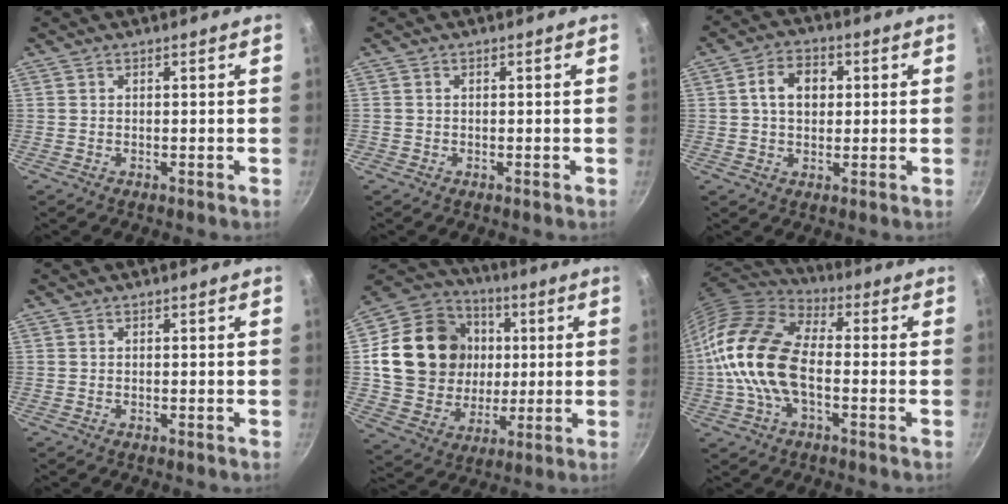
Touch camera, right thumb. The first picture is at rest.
{"total": 0.5, "force": [-0.3, 0.4, 0.0], "torque": [0.000, 0.003, -0.006]}
{"total": 7.2, "force": [1.2, 5.3, 4.7], "torque": [-0.057, 0.010, 0.012]}
{"total": 0.0}
{"total": 22.4, "force": [2.9, 18.9, 11.6], "torque": [-0.185, 0.017, 0.057]}
{"total": 17.6, "force": [-1.9, 9.8, 14.5], "torque": [-0.266, 0.031, -0.053]}